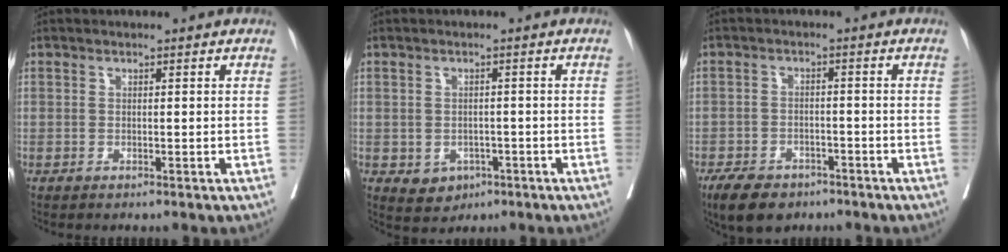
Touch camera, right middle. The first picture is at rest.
{"total": 3.7, "force": [-1.5, 3.0, 1.5], "torque": [-0.017, 0.002, -0.010]}
{"total": 7.3, "force": [-5.4, 3.7, 3.3], "torque": [-0.056, -0.003, -0.085]}